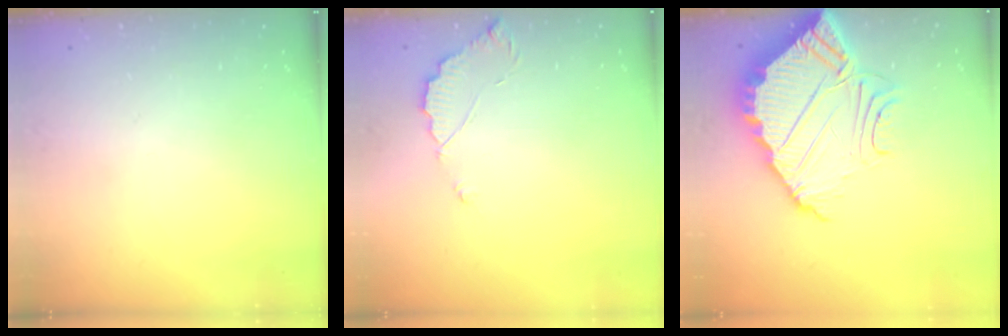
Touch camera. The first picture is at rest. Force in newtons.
{"total": 3.9, "press": 3.8, "slide": 0.3}
{"total": 12.3, "press": 12.2, "slide": 1.0}